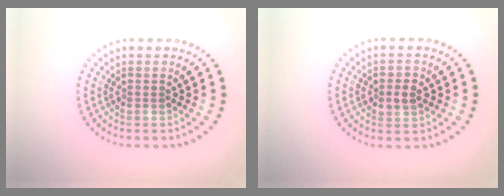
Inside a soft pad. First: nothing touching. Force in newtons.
{"total": 2.0, "press": 2.0, "slide": 0.2}